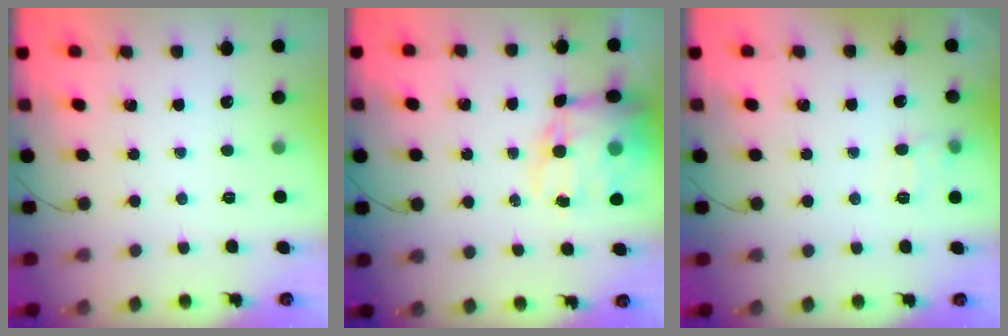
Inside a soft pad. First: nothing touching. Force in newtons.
{"total": 16.1, "press": 15.6, "slide": 3.6}
{"total": 5.9, "press": 5.6, "slide": 1.9}